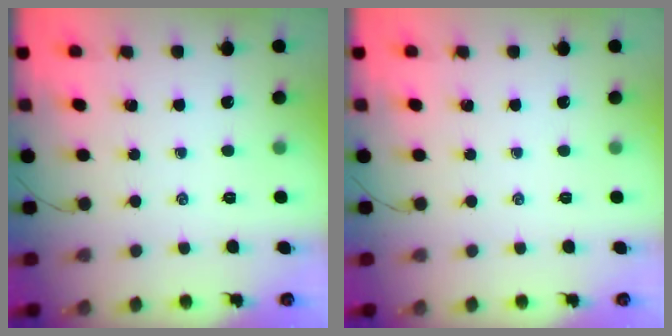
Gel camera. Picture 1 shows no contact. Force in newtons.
{"total": 0.0}